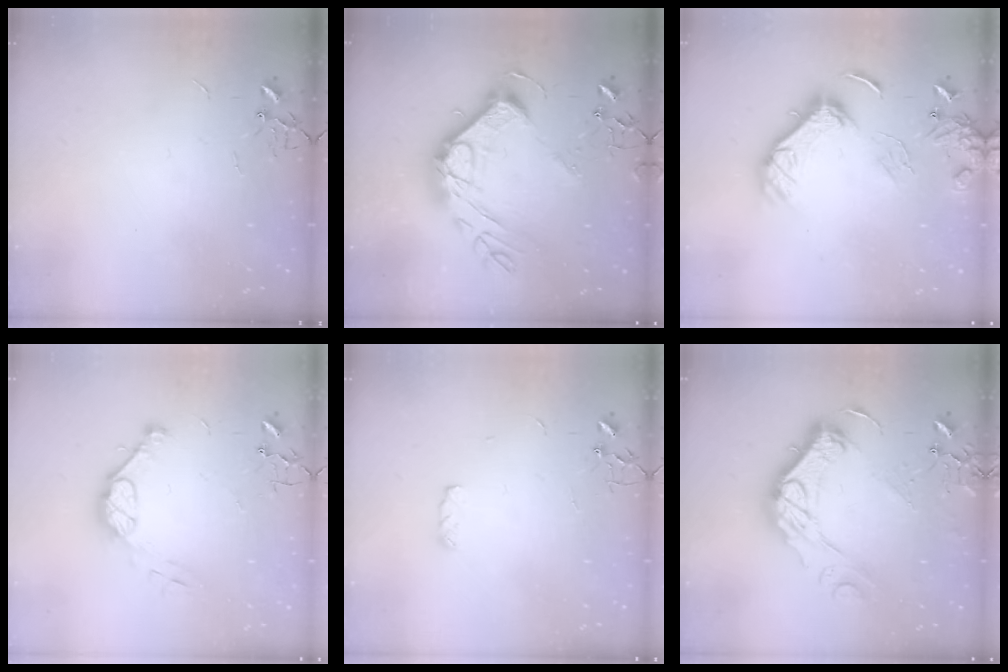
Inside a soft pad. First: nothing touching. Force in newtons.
{"total": 22.5, "press": 22.4, "slide": 1.7}
{"total": 15.8, "press": 15.7, "slide": 1.5}
{"total": 10.3, "press": 10.2, "slide": 0.8}
{"total": 4.1, "press": 4.1, "slide": 0.6}
{"total": 18.4, "press": 18.3, "slide": 1.2}